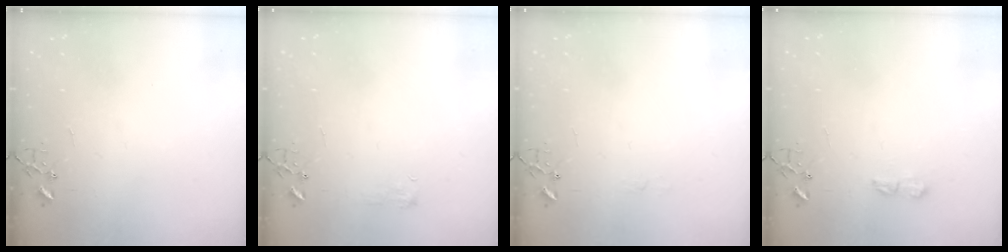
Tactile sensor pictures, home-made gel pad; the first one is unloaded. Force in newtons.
{"total": 6.0, "press": 6.0, "slide": 0.6}
{"total": 3.6, "press": 3.6, "slide": 0.4}
{"total": 7.0, "press": 7.0, "slide": 0.8}